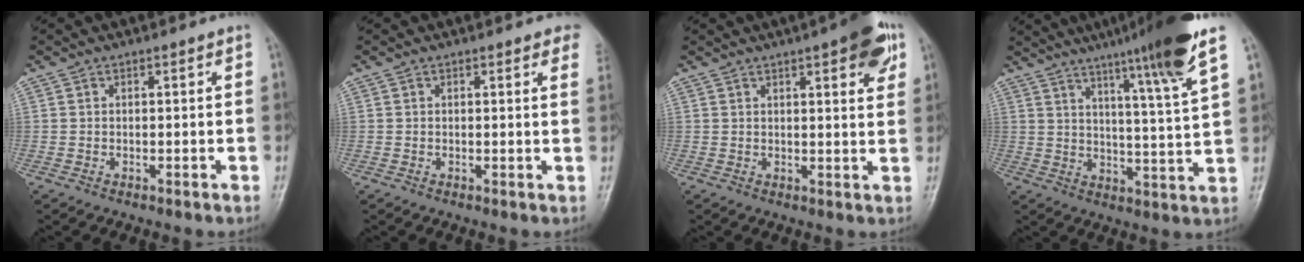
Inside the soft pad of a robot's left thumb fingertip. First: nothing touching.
{"total": 3.6, "force": [2.8, 1.2, 2.0], "torque": [-0.006, -0.005, 0.016]}
{"total": 9.5, "force": [4.8, 2.7, 7.7], "torque": [-0.074, -0.013, 0.058]}
{"total": 15.8, "force": [10.2, -0.6, 12.1], "torque": [-0.179, -0.042, 0.145]}